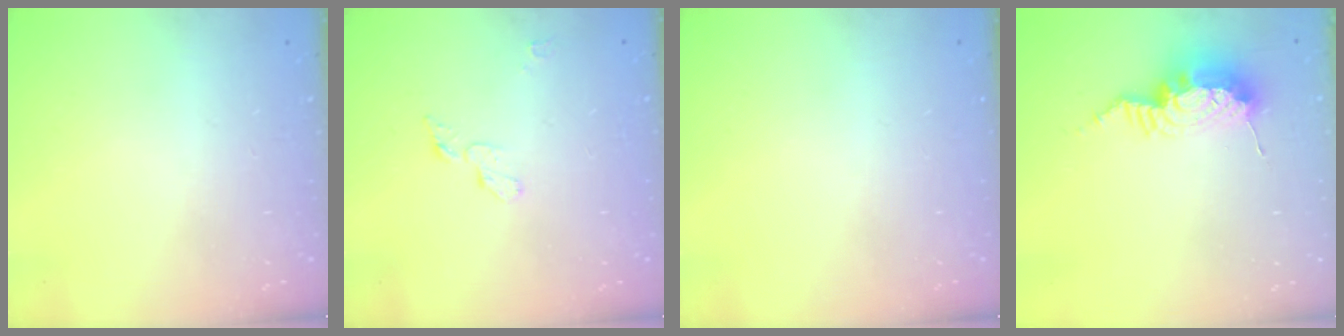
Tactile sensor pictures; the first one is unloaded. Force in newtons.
{"total": 4.3, "press": 4.3, "slide": 0.5}
{"total": 0.0}
{"total": 11.8, "press": 11.7, "slide": 1.1}